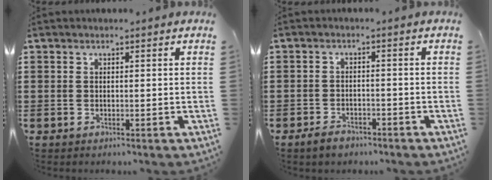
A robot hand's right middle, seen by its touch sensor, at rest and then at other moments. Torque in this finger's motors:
{"motor_torque": [2.13, 0.00, 0.13, 0.06]}